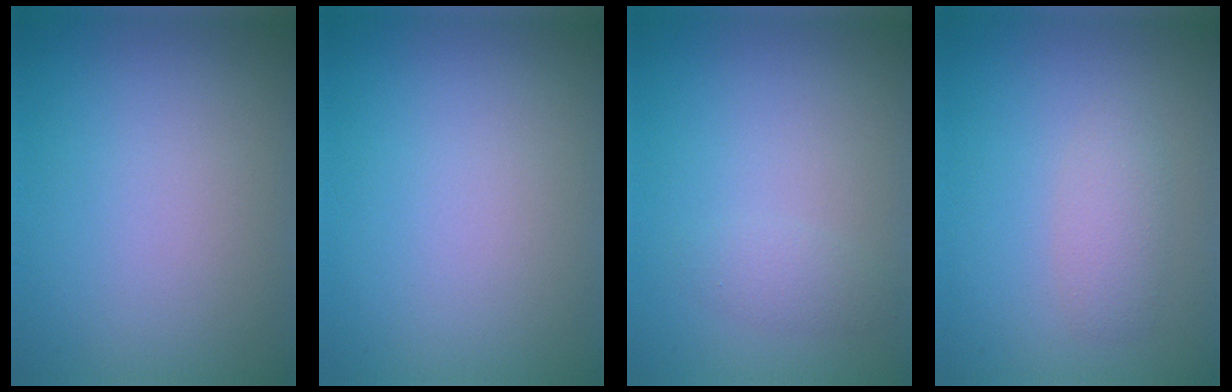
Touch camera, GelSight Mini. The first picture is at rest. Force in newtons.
{"total": 0.0}
{"total": 1.2, "press": 1.2, "slide": 0.0}
{"total": 1.9, "press": 1.9, "slide": 0.1}